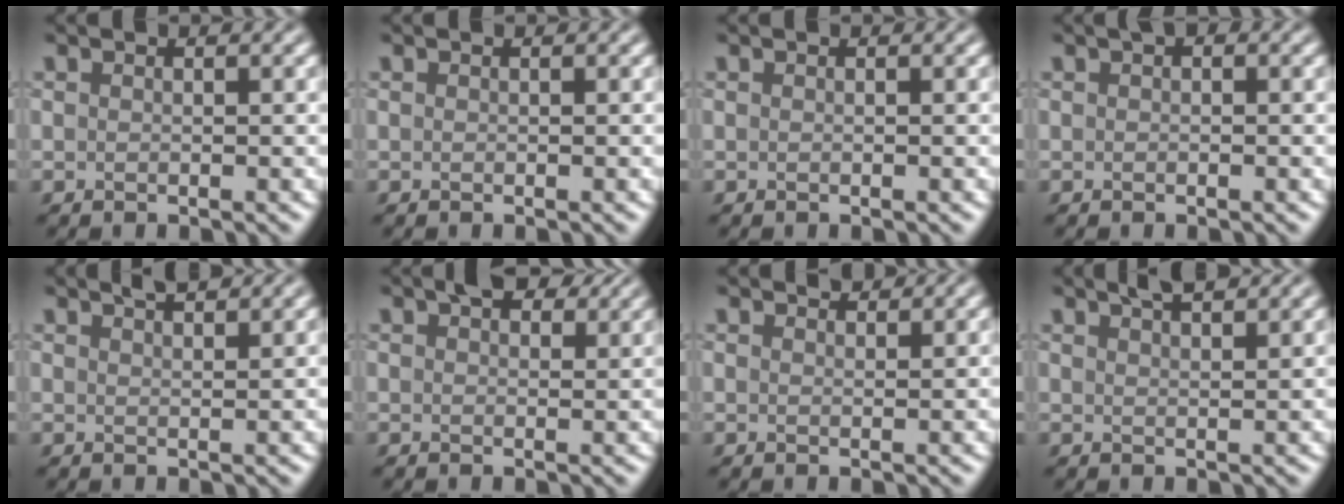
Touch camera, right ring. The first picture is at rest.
{"total": 0.0}
{"total": 0.0}
{"total": 0.7, "force": [0.3, 0.4, 0.5], "torque": [-0.004, 0.001, 0.002]}
{"total": 2.2, "force": [1.9, 0.4, 1.1], "torque": [-0.006, 0.004, 0.024]}
{"total": 3.1, "force": [2.0, 1.6, 1.8], "torque": [-0.021, 0.002, 0.031]}
{"total": 1.2, "force": [1.2, 0.2, 0.3], "torque": [-0.007, -0.002, 0.019]}
{"total": 3.1, "force": [2.5, 0.8, 1.7], "torque": [-0.005, 0.011, 0.024]}